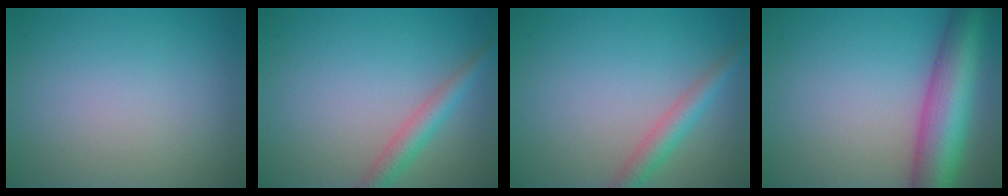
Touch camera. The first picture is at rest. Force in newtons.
{"total": 2.8, "press": 2.8, "slide": 0.1}
{"total": 2.8, "press": 2.8, "slide": 0.1}
{"total": 10.1, "press": 10.1, "slide": 0.3}